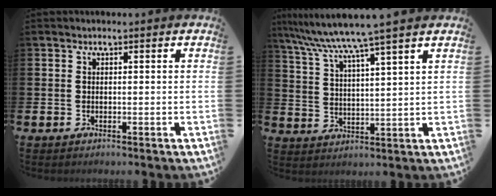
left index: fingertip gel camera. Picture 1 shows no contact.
{"total": 7.4, "force": [6.5, -0.6, 3.4], "torque": [-0.087, -0.037, 0.111]}